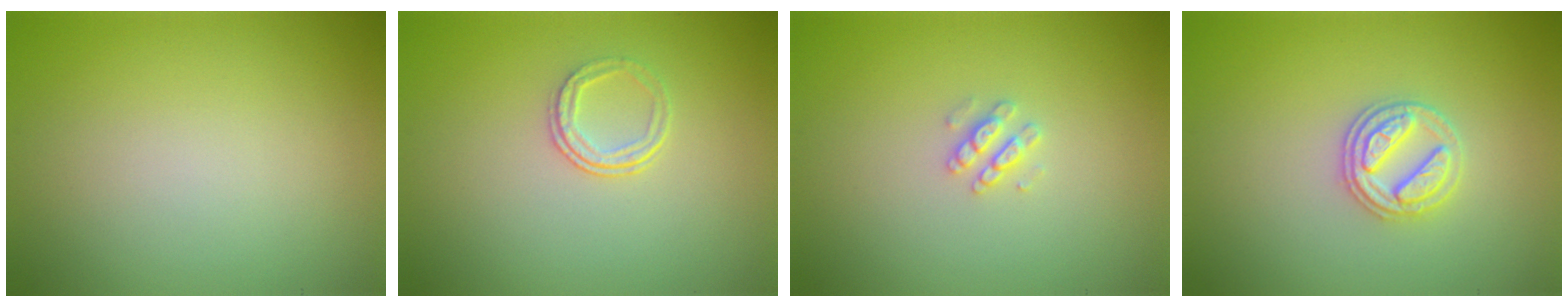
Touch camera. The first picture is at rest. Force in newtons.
{"total": 1.7, "press": 1.1, "slide": 1.4}
{"total": 1.6, "press": 1.6, "slide": 0.3}
{"total": 3.0, "press": 2.8, "slide": 1.0}